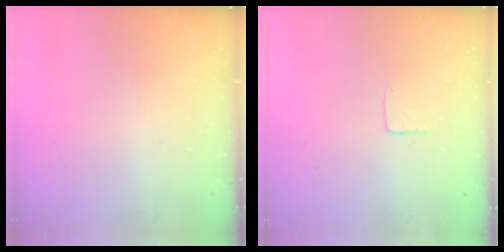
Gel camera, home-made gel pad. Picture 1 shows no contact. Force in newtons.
{"total": 2.7, "press": 2.7, "slide": 0.1}